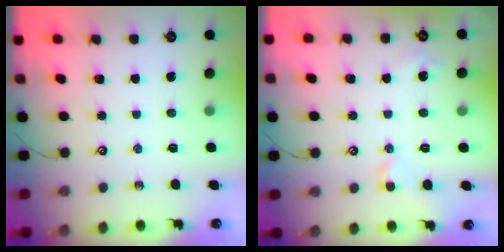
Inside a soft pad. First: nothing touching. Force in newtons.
{"total": 1.1, "press": 0.9, "slide": 0.7}